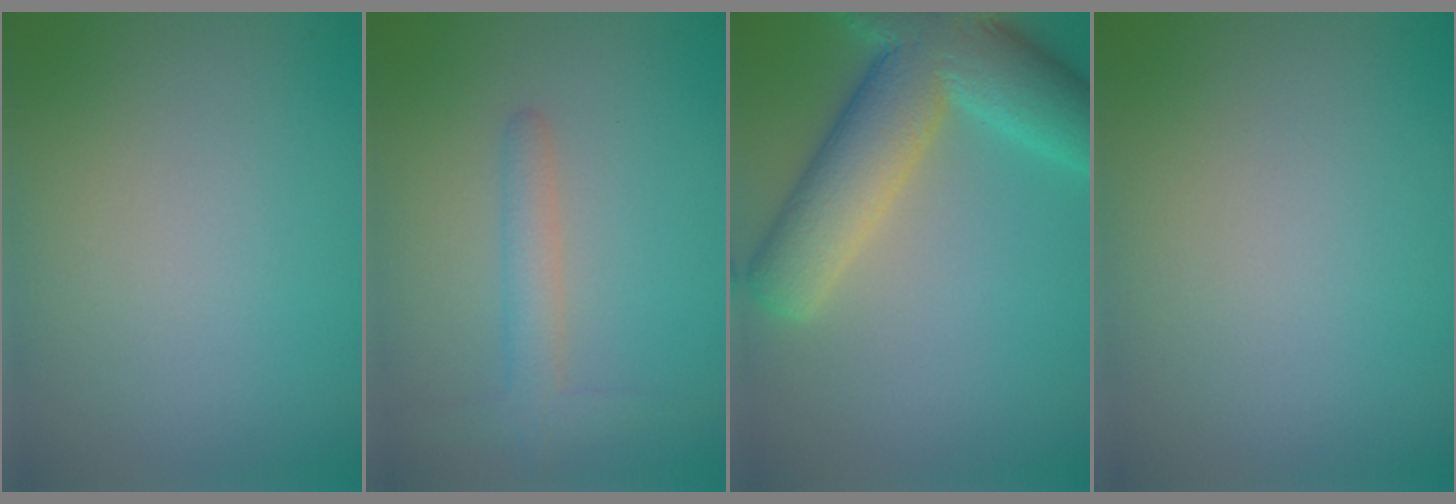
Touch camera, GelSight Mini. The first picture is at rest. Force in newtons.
{"total": 2.6, "press": 2.6, "slide": 0.1}
{"total": 10.4, "press": 10.4, "slide": 0.7}
{"total": 0.0}